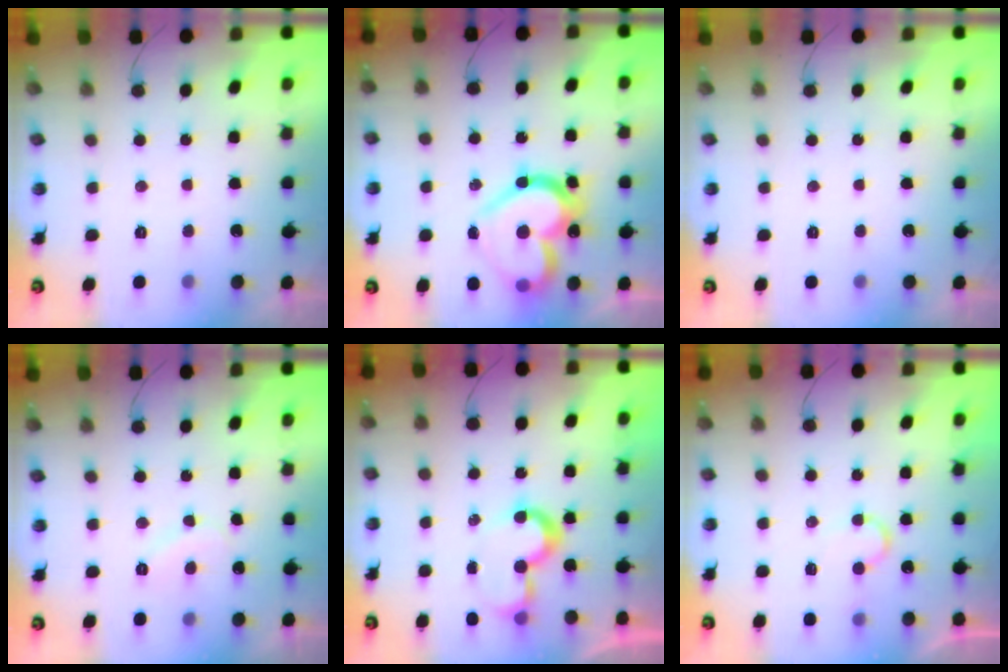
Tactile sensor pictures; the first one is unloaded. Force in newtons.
{"total": 20.6, "press": 20.6, "slide": 1.8}
{"total": 0.0}
{"total": 6.9, "press": 6.9, "slide": 0.7}
{"total": 8.4, "press": 8.4, "slide": 0.1}
{"total": 6.4, "press": 6.4, "slide": 0.4}